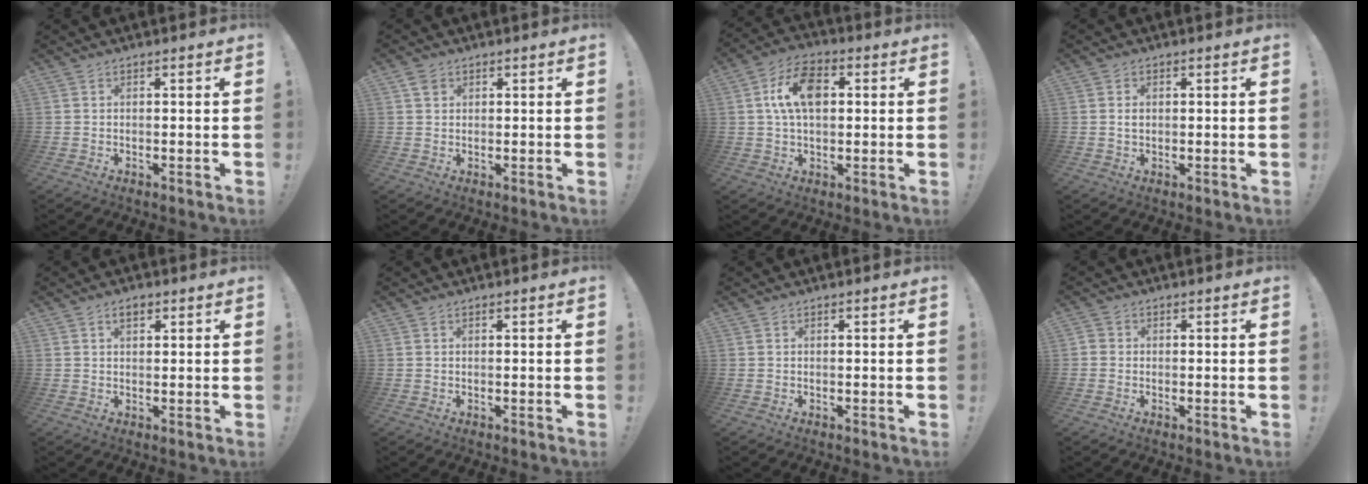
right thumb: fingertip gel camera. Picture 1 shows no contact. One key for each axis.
{"total": 2.4, "fx": 1.3, "fy": 1.8, "fz": 0.9, "tx": -0.010, "ty": -0.001, "tz": 0.024}
{"total": 12.4, "fx": 2.5, "fy": 7.6, "fz": 9.5, "tx": -0.156, "ty": 0.011, "tz": 0.047}
{"total": 1.5, "fx": 0.3, "fy": 1.2, "fz": 0.9, "tx": -0.005, "ty": -0.001, "tz": 0.002}
{"total": 2.6, "fx": 1.4, "fy": 1.4, "fz": 1.6, "tx": -0.023, "ty": 0.000, "tz": 0.023}
{"total": 0.0}
{"total": 0.0}
{"total": 1.7, "fx": -0.4, "fy": 1.5, "fz": 0.6, "tx": -0.017, "ty": 0.007, "tz": -0.005}